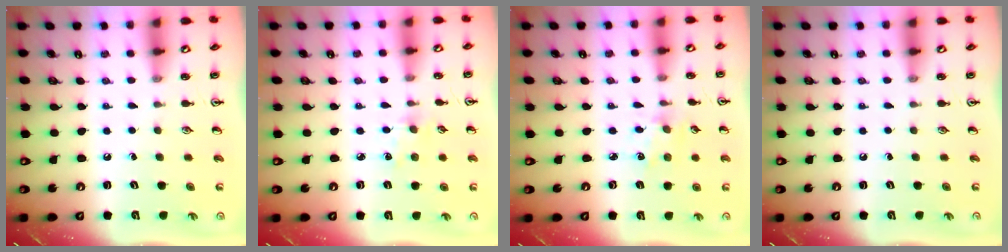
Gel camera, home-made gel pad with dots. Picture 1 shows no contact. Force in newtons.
{"total": 2.5, "press": 2.4, "slide": 0.4}
{"total": 1.9, "press": 1.9, "slide": 0.0}
{"total": 0.0}